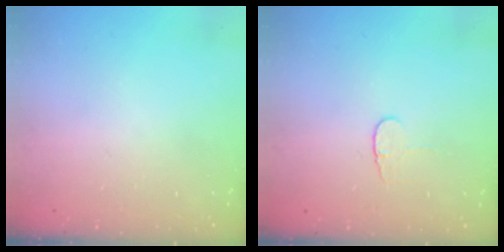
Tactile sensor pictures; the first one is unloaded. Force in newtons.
{"total": 3.7, "press": 3.7, "slide": 0.5}